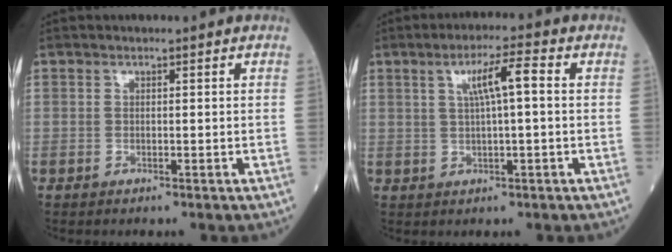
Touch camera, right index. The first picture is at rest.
{"total": 5.3, "force": [1.2, 0.2, 5.1], "torque": [-0.093, 0.011, 0.023]}